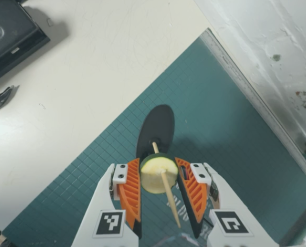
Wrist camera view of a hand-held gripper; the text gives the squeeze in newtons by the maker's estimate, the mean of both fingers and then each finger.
{"total": 9.2, "left": 9.2, "right": 9.2}